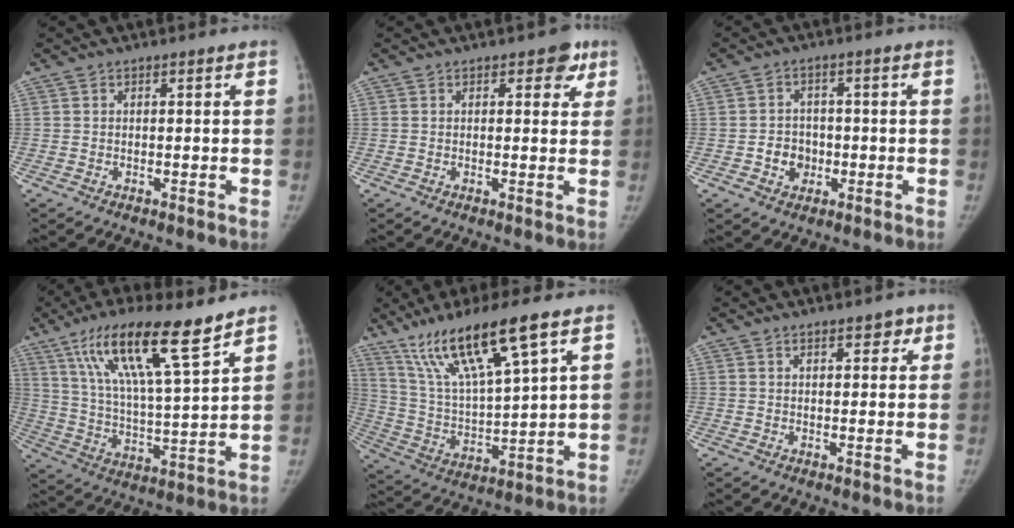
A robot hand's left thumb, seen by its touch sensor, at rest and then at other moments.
{"total": 4.0, "force": [2.1, 2.4, 2.4], "torque": [0.001, -0.005, 0.018]}
{"total": 4.9, "force": [-1.3, 4.2, 2.0], "torque": [-0.008, 0.012, -0.020]}
{"total": 18.2, "force": [11.7, 2.9, 13.6], "torque": [-0.230, -0.050, 0.214]}
{"total": 17.4, "force": [10.8, 2.5, 13.5], "torque": [-0.252, -0.040, 0.213]}
{"total": 3.3, "force": [2.1, 1.6, 1.9], "torque": [-0.004, -0.009, 0.027]}